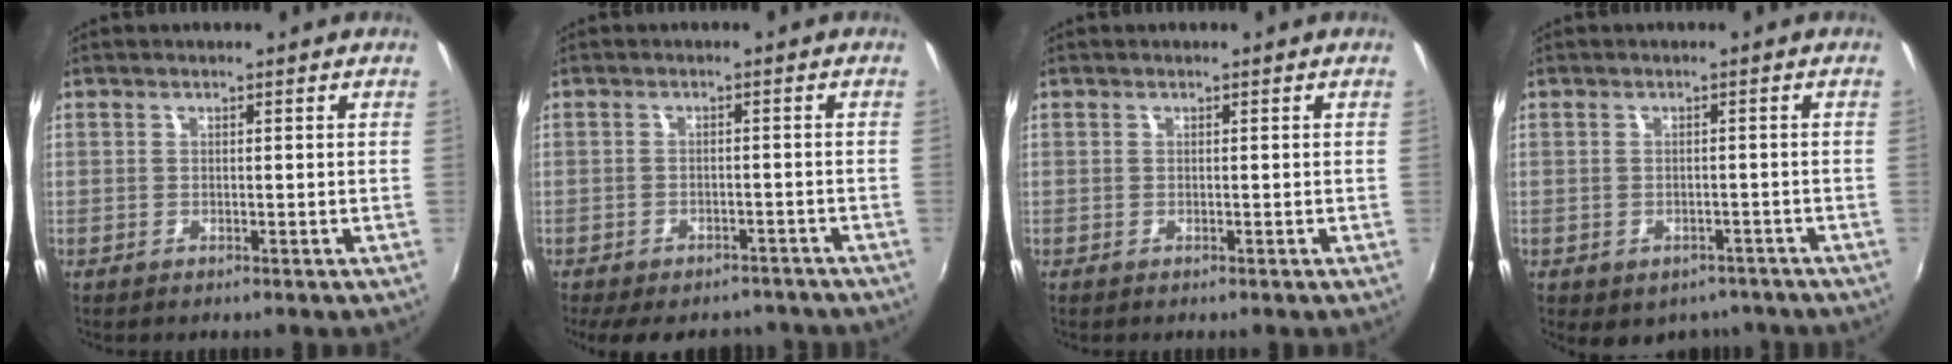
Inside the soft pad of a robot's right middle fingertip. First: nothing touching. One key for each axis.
{"total": 12.1, "fx": -9.9, "fy": 4.9, "fz": 4.9, "tx": -0.109, "ty": -0.014, "tz": -0.131}
{"total": 0.0}
{"total": 6.5, "fx": -4.3, "fy": 4.2, "fz": 2.4, "tx": -0.049, "ty": -0.013, "tz": -0.044}